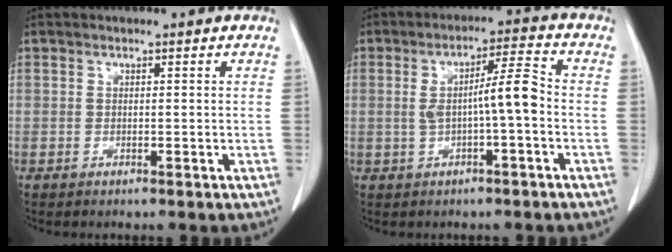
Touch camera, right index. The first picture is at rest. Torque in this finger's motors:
{"motor_torque": [0.32, 0.01, 0.22, 0.06]}